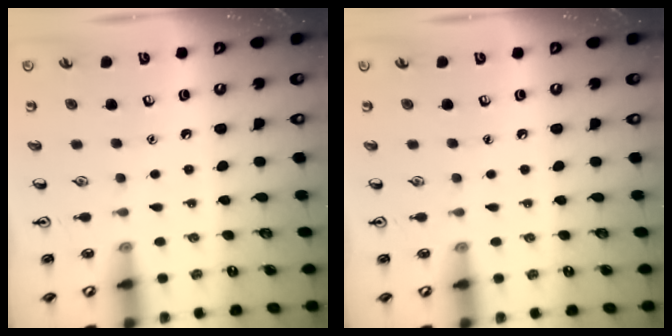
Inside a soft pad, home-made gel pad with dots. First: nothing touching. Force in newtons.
{"total": 0.0}